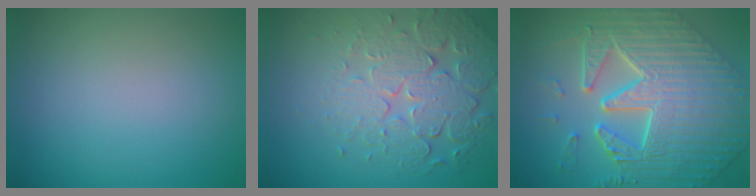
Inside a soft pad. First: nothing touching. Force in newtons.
{"total": 6.4, "press": 4.9, "slide": 4.1}
{"total": 10.1, "press": 7.5, "slide": 6.8}